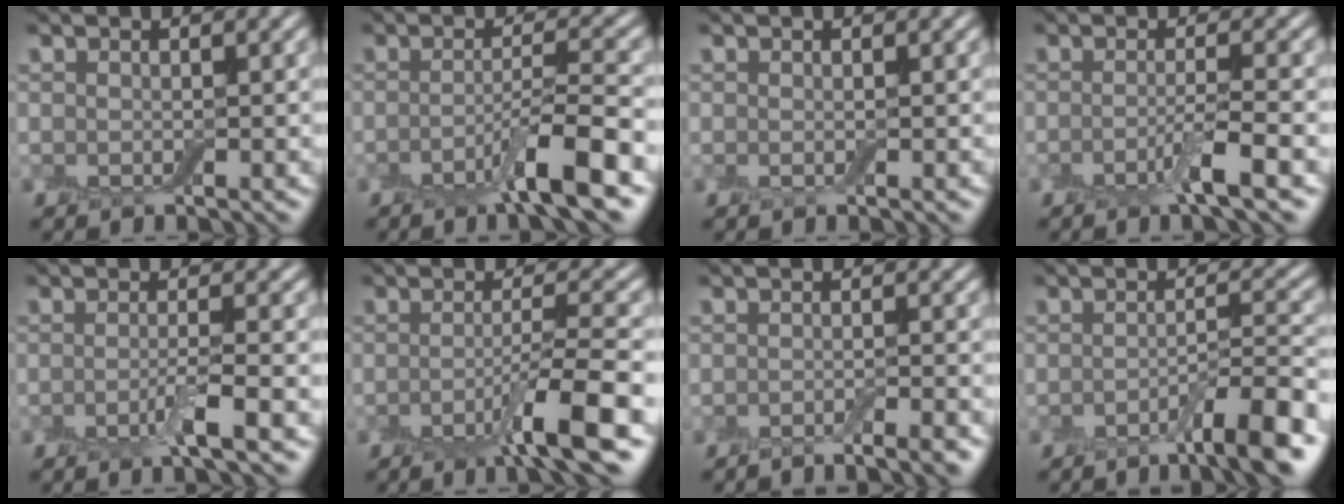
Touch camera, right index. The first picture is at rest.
{"total": 5.1, "force": [-2.4, 0.6, 4.5], "torque": [-0.070, 0.005, -0.055]}
{"total": 0.0}
{"total": 3.1, "force": [-1.2, 0.3, 2.8], "torque": [-0.046, 0.000, -0.032]}
{"total": 2.8, "force": [-1.0, 0.4, 2.6], "torque": [-0.042, -0.001, -0.027]}
{"total": 5.5, "force": [-2.2, 0.6, 5.0], "torque": [-0.076, 0.001, -0.049]}
{"total": 3.1, "force": [-2.3, 0.4, 2.0], "torque": [-0.023, 0.000, -0.039]}
{"total": 5.7, "force": [-3.1, 0.9, 4.6], "torque": [-0.063, 0.005, -0.052]}